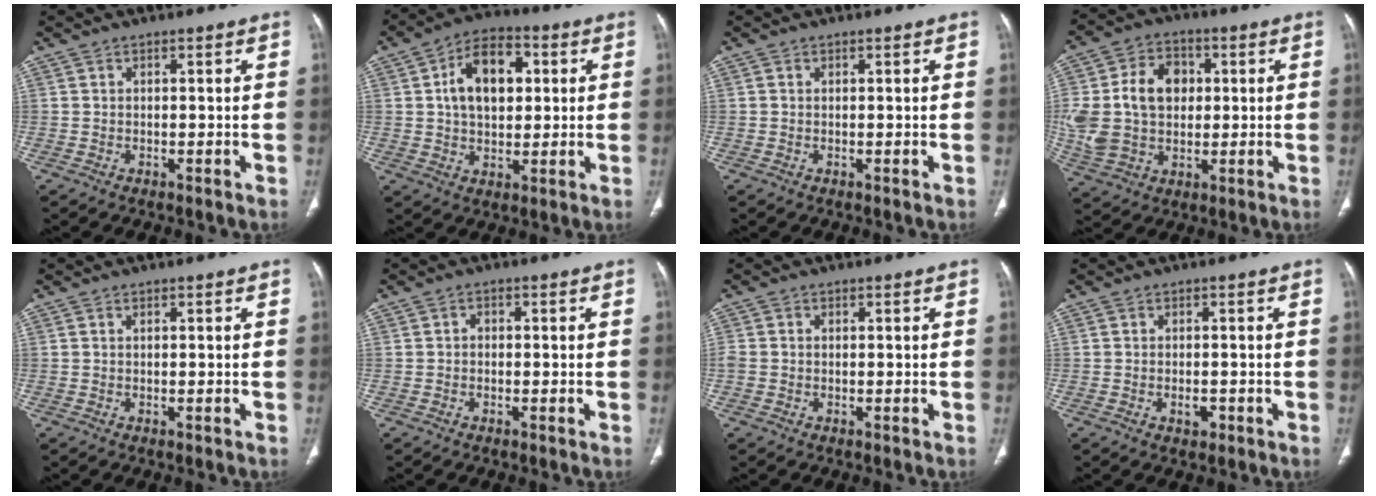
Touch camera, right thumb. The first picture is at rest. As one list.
[{"total": 12.7, "force": [2.6, 8.1, 9.4], "torque": [-0.131, 0.010, 0.037]}, {"total": 0.0}, {"total": 16.5, "force": [1.5, 12.4, 10.9], "torque": [-0.200, 0.016, 0.034]}, {"total": 0.0}, {"total": 1.2, "force": [-0.3, 1.0, 0.6], "torque": [-0.002, 0.004, -0.009]}, {"total": 1.6, "force": [-0.3, 1.4, 0.7], "torque": [-0.013, 0.005, -0.007]}, {"total": 2.4, "force": [-0.9, 1.6, 1.6], "torque": [-0.015, 0.005, -0.009]}]